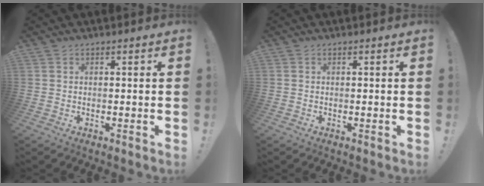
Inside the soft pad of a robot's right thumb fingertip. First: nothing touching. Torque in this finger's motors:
{"motor_torque": [-0.12, -0.02, -0.17, 0.31, 0.00]}